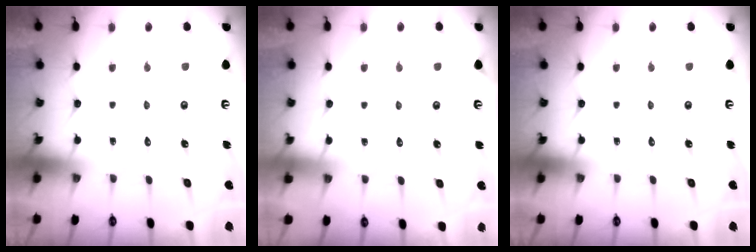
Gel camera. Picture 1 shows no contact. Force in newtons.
{"total": 1.4, "press": 1.4, "slide": 0.3}
{"total": 0.0}